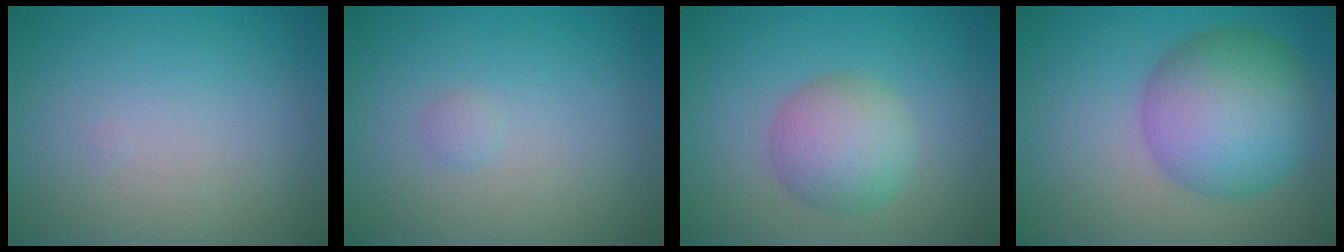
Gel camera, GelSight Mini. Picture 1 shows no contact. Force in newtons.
{"total": 0.5, "press": 0.5, "slide": 0.0}
{"total": 4.4, "press": 4.4, "slide": 0.1}
{"total": 8.6, "press": 8.6, "slide": 0.1}